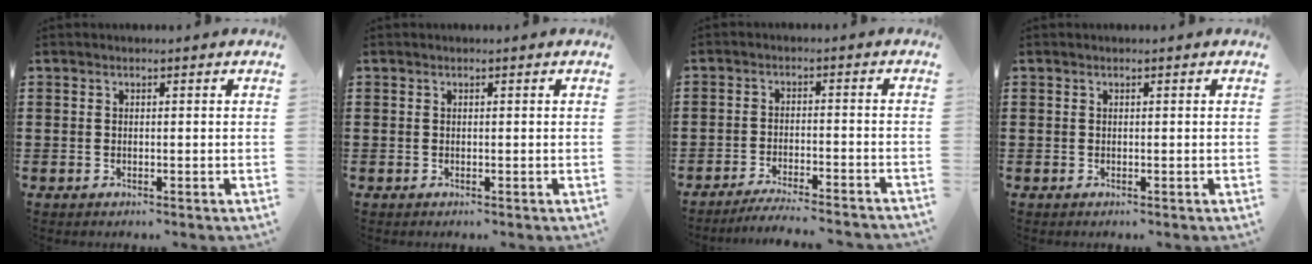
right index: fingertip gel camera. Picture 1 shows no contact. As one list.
[{"total": 0.0}, {"total": 3.9, "force": [-3.8, -0.3, 1.0], "torque": [-0.019, -0.004, -0.076]}, {"total": 0.0}]